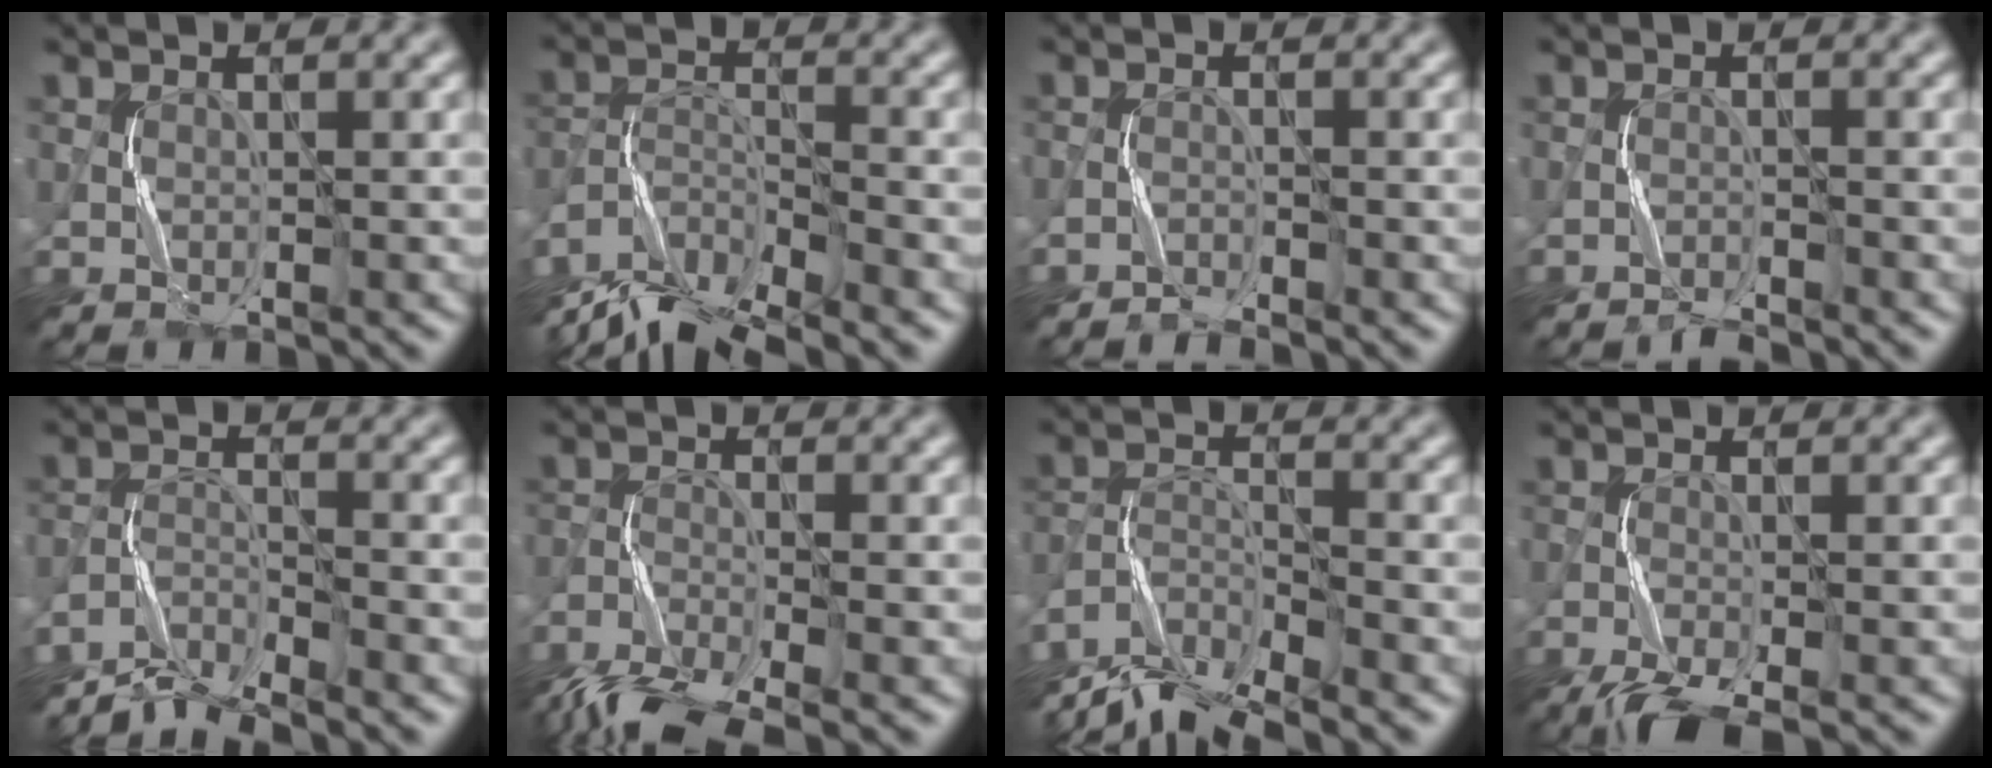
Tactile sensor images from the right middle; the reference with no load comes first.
{"total": 7.8, "force": [-7.2, 1.3, 2.7], "torque": [-0.052, -0.002, -0.138]}
{"total": 1.5, "force": [-1.4, -0.5, -0.3], "torque": [0.002, 0.009, -0.032]}
{"total": 1.4, "force": [-1.3, -0.4, -0.1], "torque": [0.003, 0.009, -0.029]}
{"total": 3.9, "force": [-3.9, -0.1, 0.6], "torque": [-0.011, 0.007, -0.083]}
{"total": 7.4, "force": [-6.5, 1.4, 3.4], "torque": [-0.061, -0.023, -0.129]}
{"total": 6.9, "force": [-6.5, 0.9, 2.2], "torque": [-0.038, -0.002, -0.125]}
{"total": 4.6, "force": [-3.6, 0.7, 2.7], "torque": [-0.054, -0.009, -0.075]}